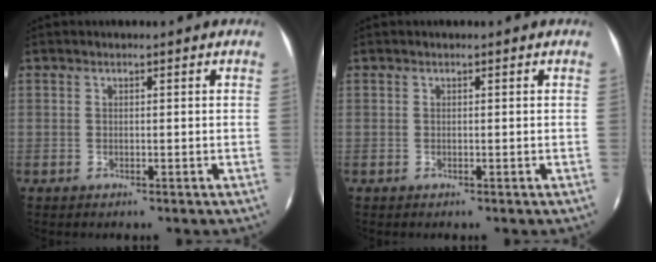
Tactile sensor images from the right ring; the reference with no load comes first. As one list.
[{"total": 0.0}]